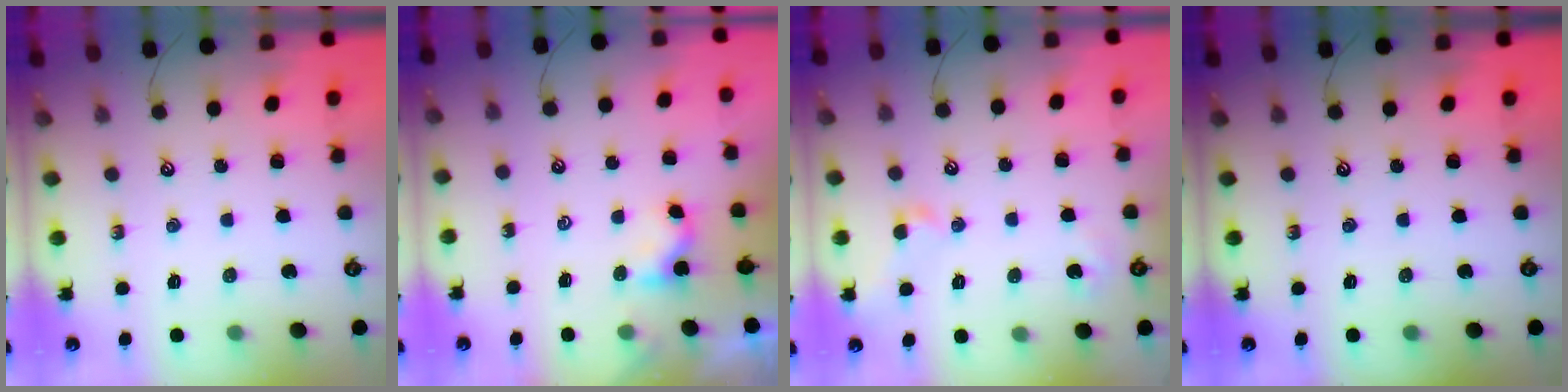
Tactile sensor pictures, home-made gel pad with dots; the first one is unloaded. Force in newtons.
{"total": 1.7, "press": 1.6, "slide": 0.5}
{"total": 2.2, "press": 2.1, "slide": 0.6}
{"total": 0.0}